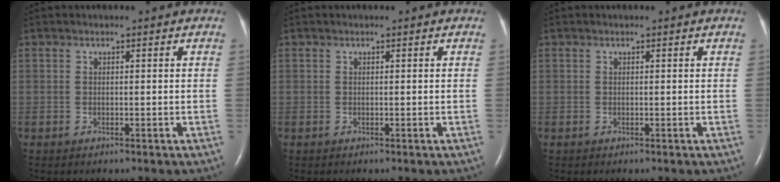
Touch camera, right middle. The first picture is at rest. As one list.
[{"total": 0.0}, {"total": 0.0}]